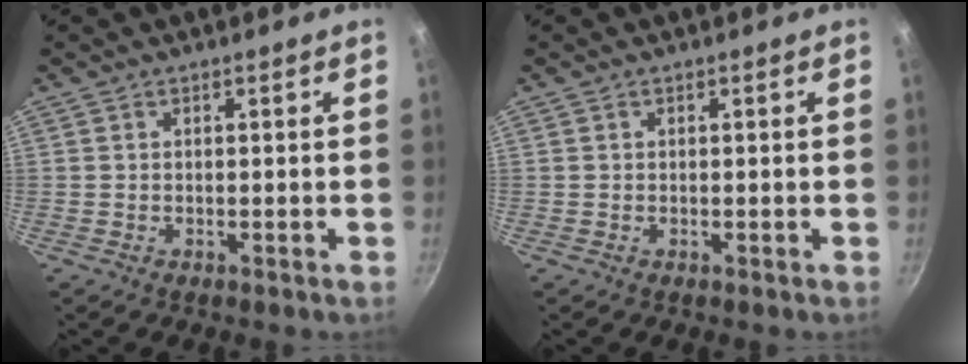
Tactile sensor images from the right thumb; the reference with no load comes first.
{"total": 0.0}